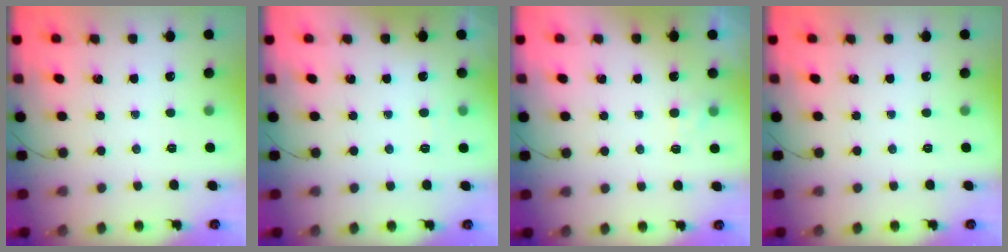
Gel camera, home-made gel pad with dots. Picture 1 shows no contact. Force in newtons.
{"total": 4.4, "press": 4.3, "slide": 1.2}
{"total": 2.1, "press": 1.6, "slide": 1.3}
{"total": 0.0}